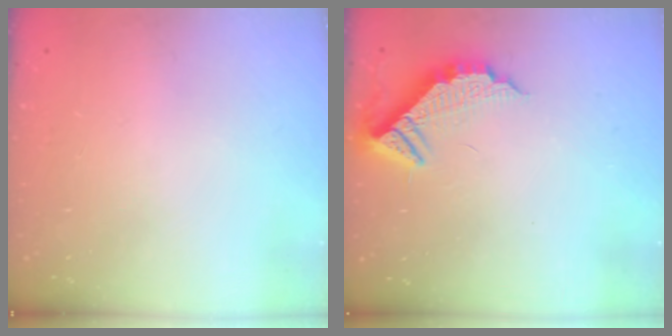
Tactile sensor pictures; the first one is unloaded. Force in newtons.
{"total": 10.1, "press": 10.1, "slide": 0.5}